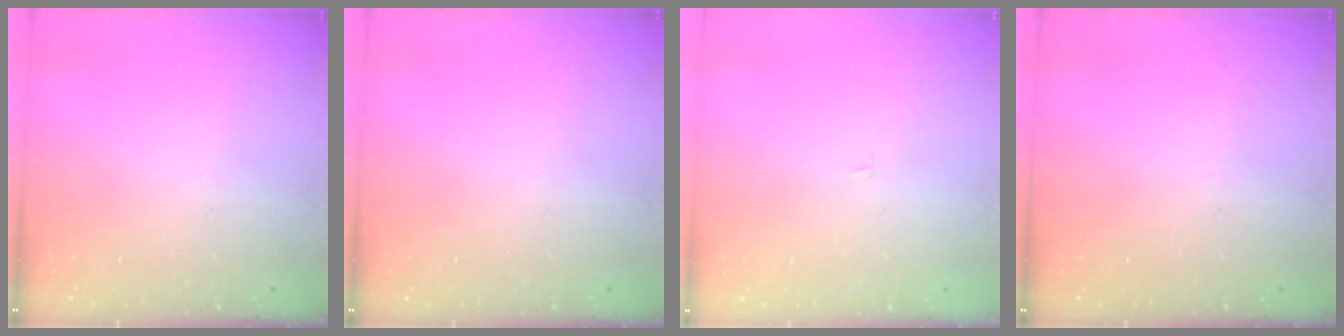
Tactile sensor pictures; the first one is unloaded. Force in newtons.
{"total": 0.0}
{"total": 1.6, "press": 1.6, "slide": 0.1}
{"total": 0.0}